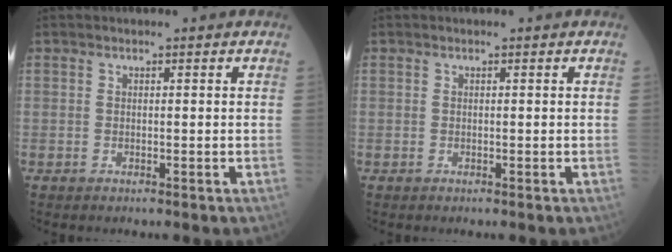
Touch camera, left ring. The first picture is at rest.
{"total": 0.0}